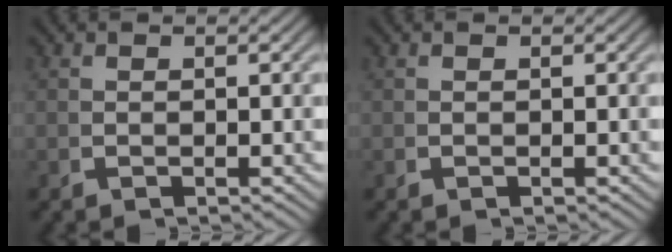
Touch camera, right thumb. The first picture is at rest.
{"total": 0.0}